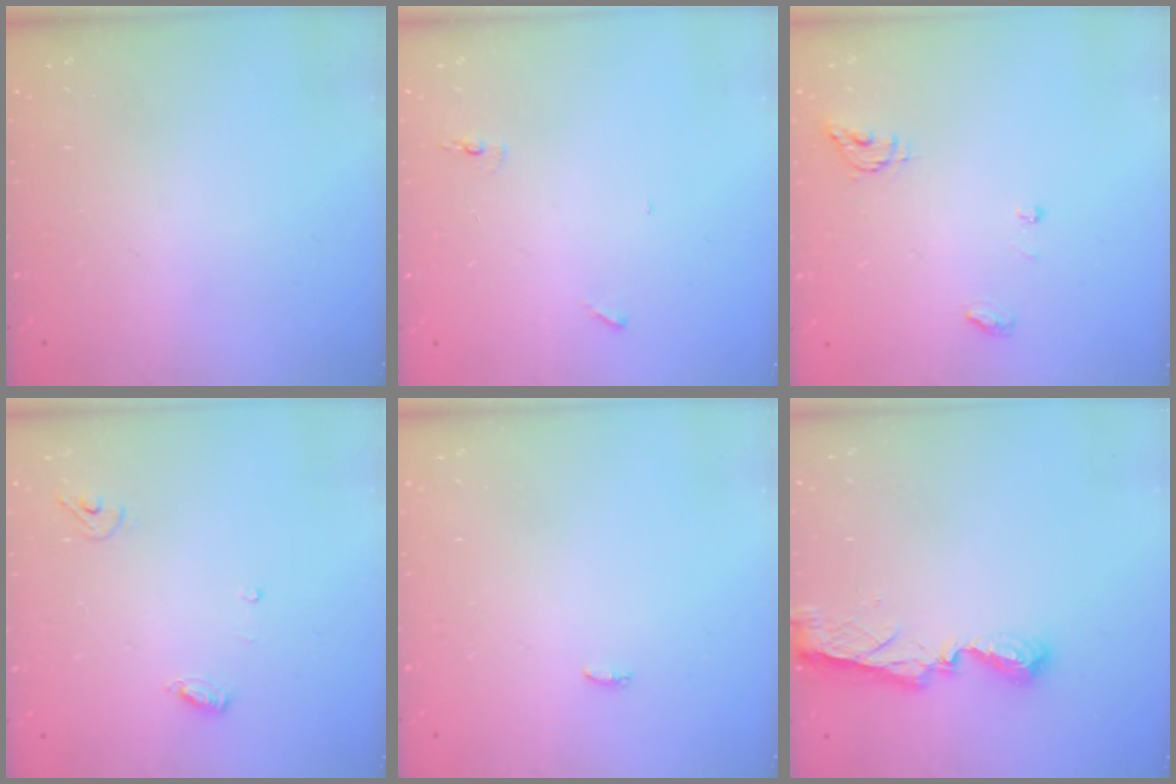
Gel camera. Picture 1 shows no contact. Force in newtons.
{"total": 4.7, "press": 4.5, "slide": 1.4}
{"total": 5.3, "press": 5.3, "slide": 0.4}
{"total": 5.0, "press": 5.0, "slide": 0.4}
{"total": 5.6, "press": 3.4, "slide": 4.4}
{"total": 7.8, "press": 7.8, "slide": 0.5}